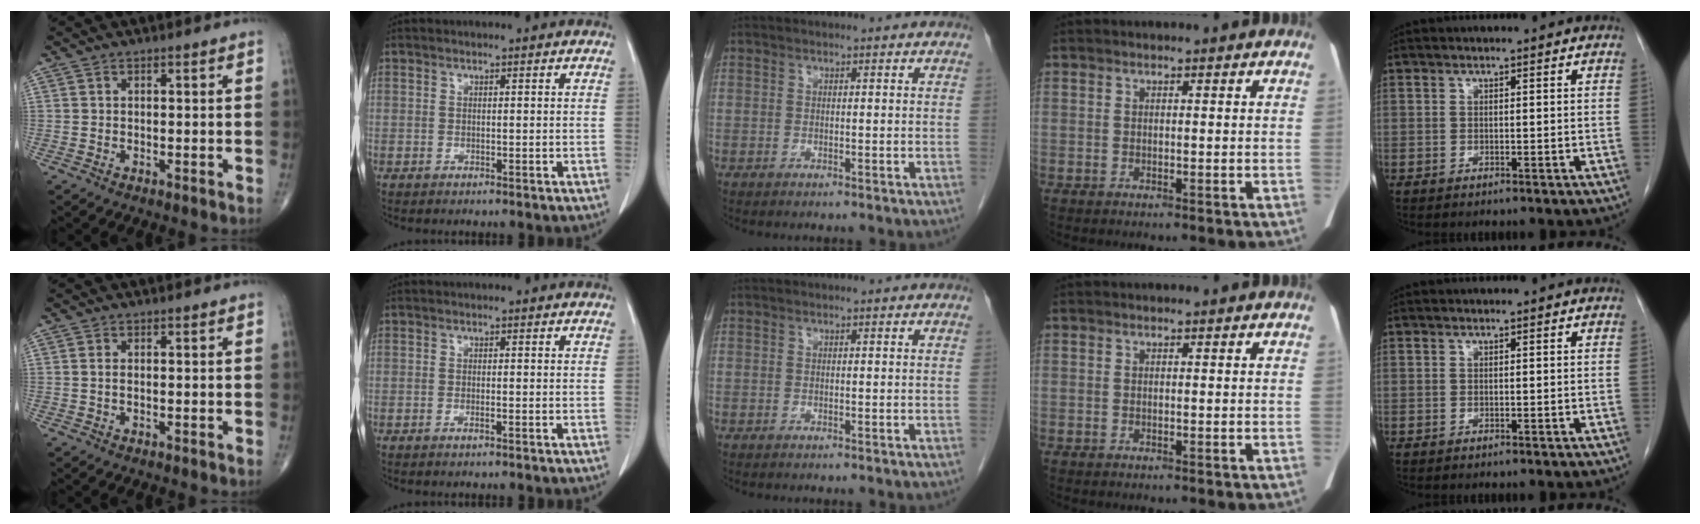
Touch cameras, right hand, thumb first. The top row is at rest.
{"thumb": {"total": 0.7, "force": [0.0, 0.3, 0.7], "torque": [-0.016, 0.000, 0.000]}, "index": {"total": 0.8, "force": [-0.4, 0.0, 0.7], "torque": [-0.016, -0.001, -0.006]}}